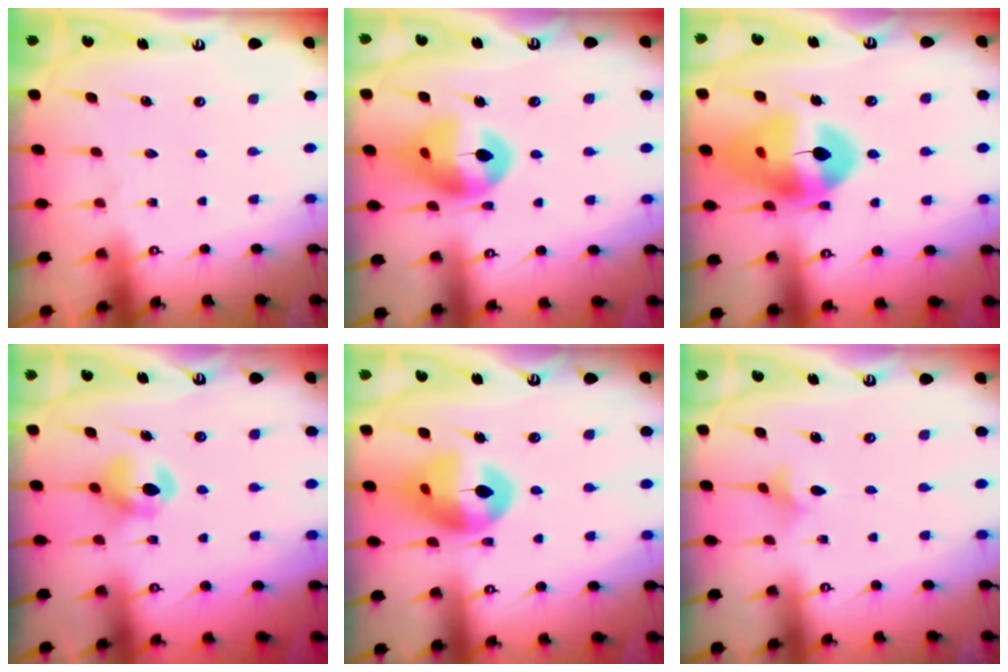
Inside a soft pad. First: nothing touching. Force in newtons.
{"total": 14.3, "press": 14.1, "slide": 1.9}
{"total": 17.5, "press": 17.3, "slide": 2.4}
{"total": 7.3, "press": 7.3, "slide": 0.6}
{"total": 14.7, "press": 14.6, "slide": 1.8}
{"total": 3.0, "press": 2.9, "slide": 0.7}